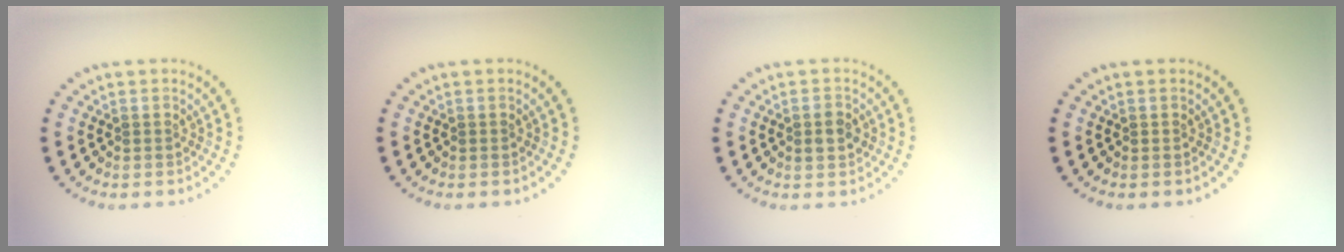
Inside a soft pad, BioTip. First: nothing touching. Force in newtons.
{"total": 0.0}
{"total": 2.4, "press": 2.4, "slide": 0.2}
{"total": 0.0}